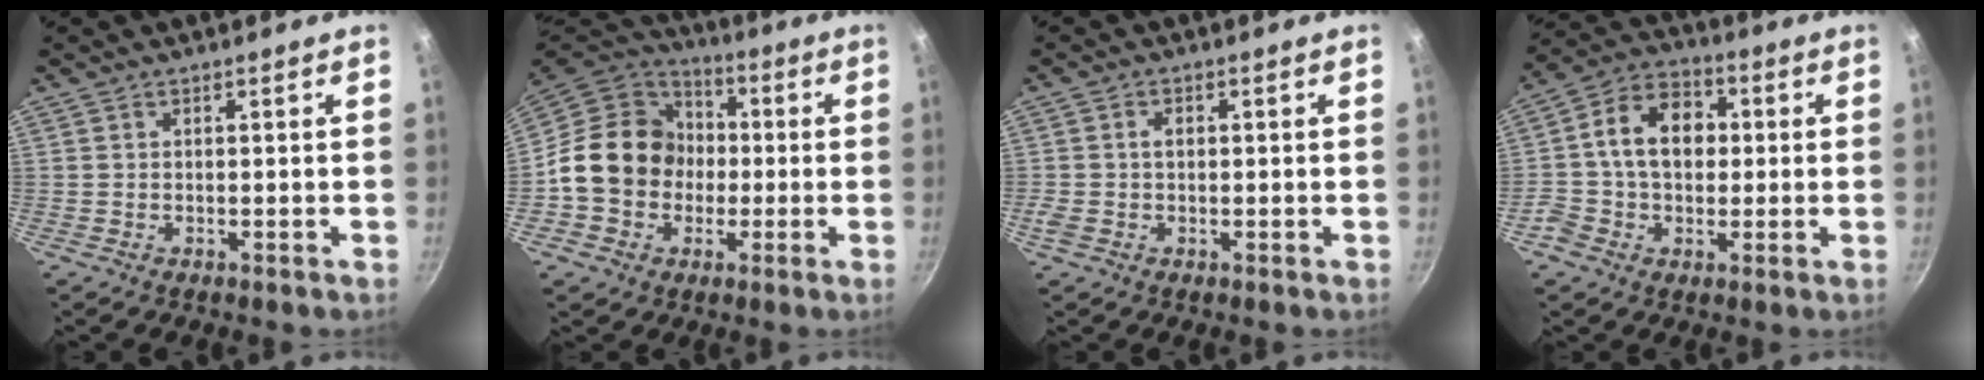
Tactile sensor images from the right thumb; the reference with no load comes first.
{"total": 16.8, "force": [-1.2, 14.5, 8.4], "torque": [-0.113, 0.037, -0.031]}
{"total": 2.8, "force": [0.0, 2.1, 1.8], "torque": [-0.027, 0.005, -0.001]}
{"total": 12.2, "force": [0.4, 9.4, 7.8], "torque": [-0.097, 0.028, -0.013]}